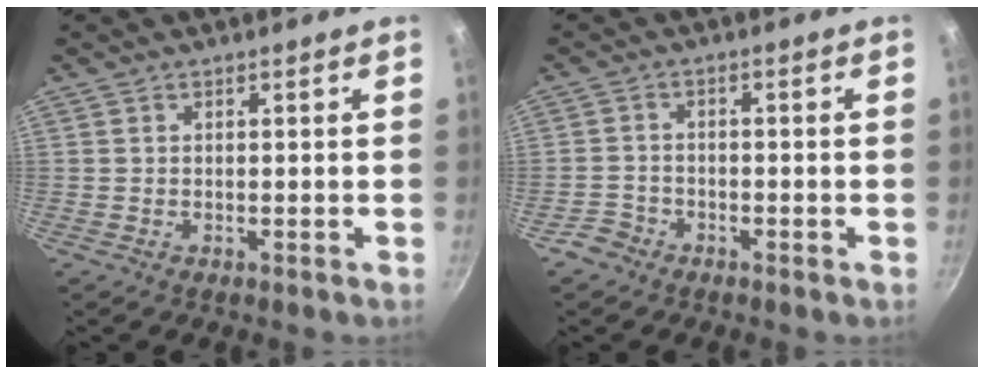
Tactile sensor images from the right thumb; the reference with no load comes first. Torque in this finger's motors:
{"motor_torque": [0.23, -0.81, -0.52, -0.28, -0.09]}